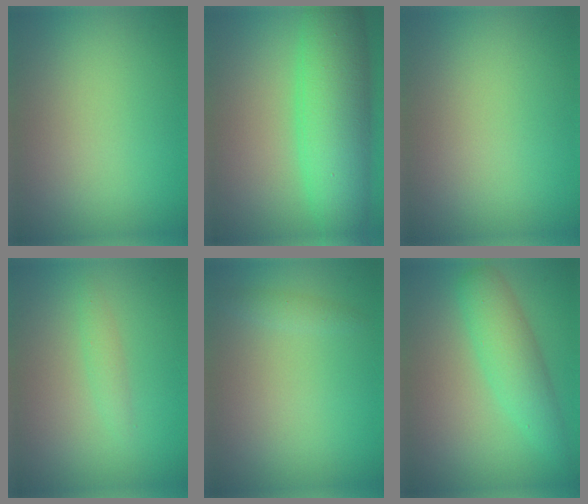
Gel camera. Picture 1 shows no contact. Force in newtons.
{"total": 8.9, "press": 8.9, "slide": 0.3}
{"total": 0.0}
{"total": 1.1, "press": 1.1, "slide": 0.1}
{"total": 0.8, "press": 0.8, "slide": 0.1}
{"total": 3.9, "press": 3.9, "slide": 0.1}